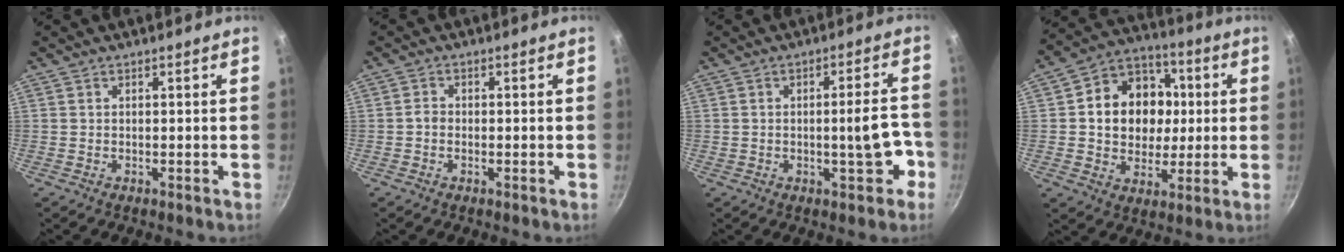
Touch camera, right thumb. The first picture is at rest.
{"total": 1.5, "force": [-0.4, 1.1, 0.9], "torque": [-0.022, 0.009, -0.012]}
{"total": 7.4, "force": [-2.4, 2.4, 6.6], "torque": [-0.064, 0.029, -0.026]}
{"total": 16.2, "force": [1.6, 13.5, 8.8], "torque": [-0.106, 0.019, 0.021]}